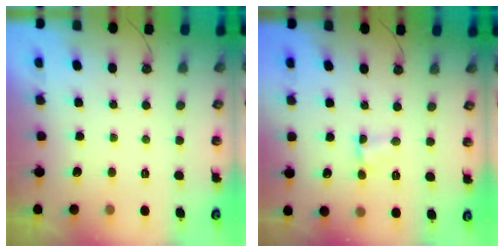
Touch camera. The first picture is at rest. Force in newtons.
{"total": 2.4, "press": 2.3, "slide": 0.4}